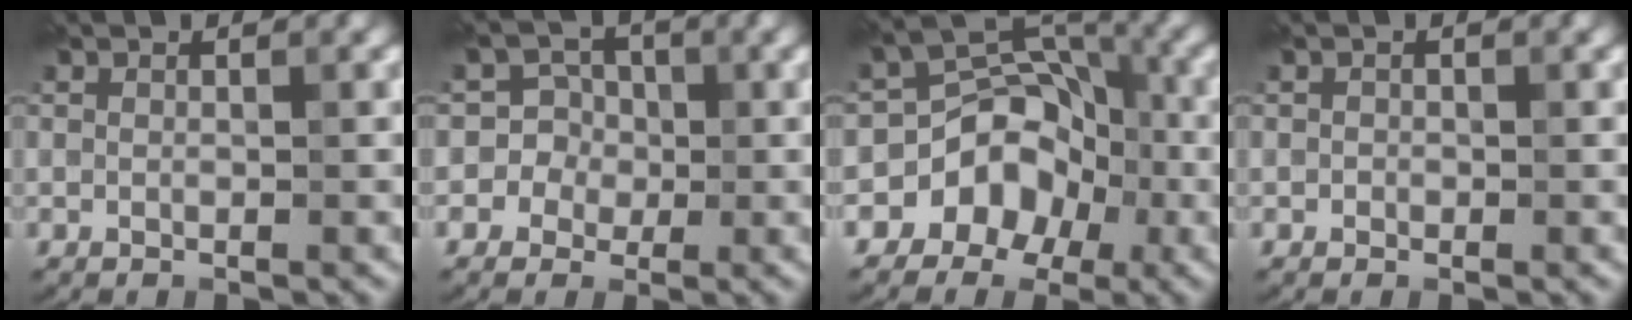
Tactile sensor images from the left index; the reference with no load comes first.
{"total": 4.4, "force": [-0.4, 4.3, 0.2], "torque": [0.016, 0.035, -0.039]}
{"total": 5.7, "force": [-2.4, 4.7, 2.3], "torque": [0.007, 0.027, -0.050]}
{"total": 0.5, "force": [-0.2, 0.5, -0.1], "torque": [0.005, 0.004, -0.005]}